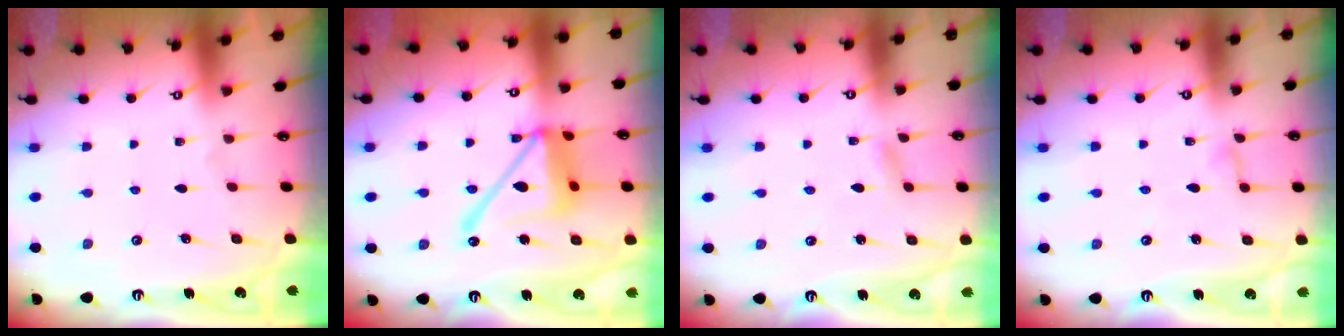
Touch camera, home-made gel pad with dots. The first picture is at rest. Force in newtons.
{"total": 17.0, "press": 16.9, "slide": 1.6}
{"total": 1.6, "press": 1.6, "slide": 0.2}
{"total": 2.5, "press": 2.5, "slide": 0.2}